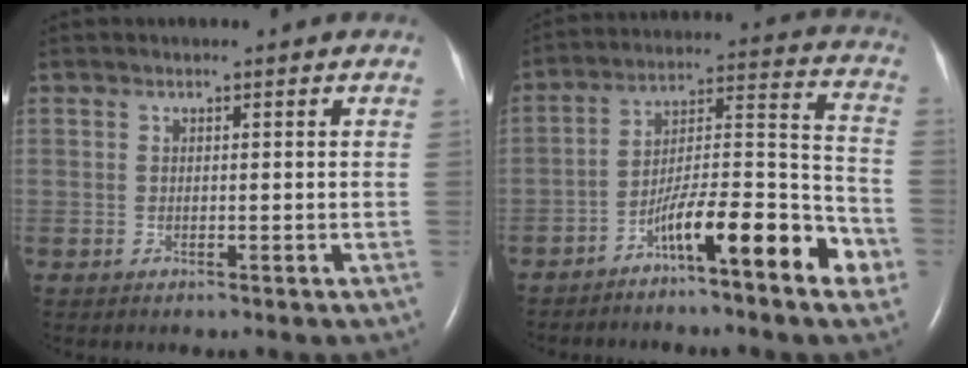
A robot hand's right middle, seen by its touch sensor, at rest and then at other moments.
{"total": 13.9, "force": [-7.8, 1.2, 11.5], "torque": [-0.172, 0.017, -0.130]}